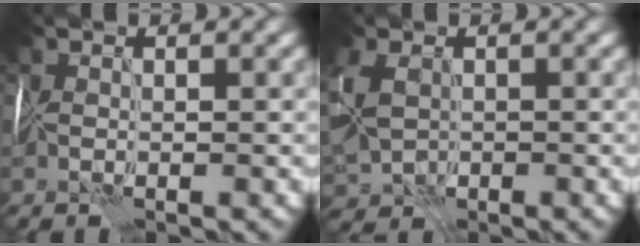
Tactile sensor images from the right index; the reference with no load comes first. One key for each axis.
{"total": 4.5, "fx": -0.4, "fy": 3.7, "fz": 2.5, "tx": -0.092, "ty": -0.017, "tz": 0.005}